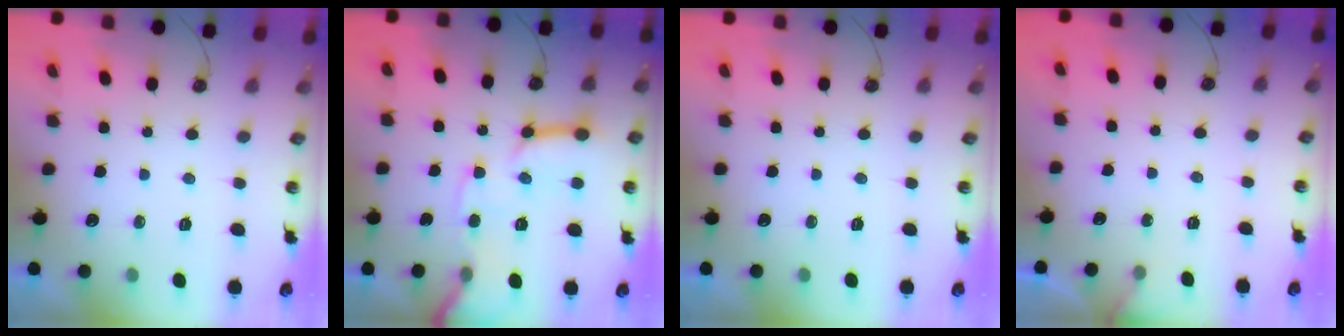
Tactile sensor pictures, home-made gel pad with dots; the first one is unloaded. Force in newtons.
{"total": 16.6, "press": 16.5, "slide": 1.9}
{"total": 0.0}
{"total": 2.5, "press": 2.5, "slide": 0.3}